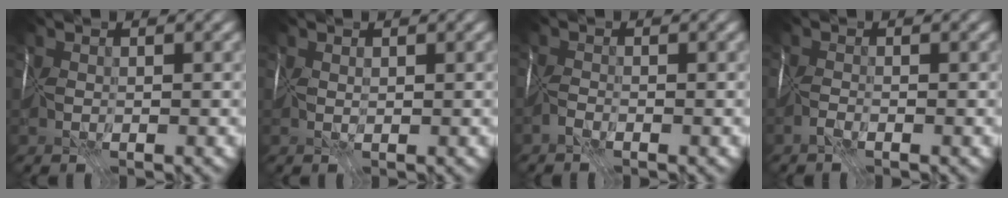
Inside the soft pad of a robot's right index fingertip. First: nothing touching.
{"total": 0.8, "force": [0.7, -0.4, -0.3], "torque": [0.007, 0.002, 0.017]}
{"total": 2.3, "force": [-1.4, -1.4, -1.2], "torque": [0.030, 0.000, -0.029]}
{"total": 1.9, "force": [-1.3, -1.2, -0.8], "torque": [0.022, -0.003, -0.027]}